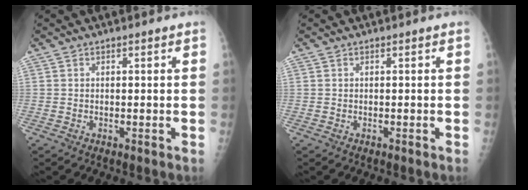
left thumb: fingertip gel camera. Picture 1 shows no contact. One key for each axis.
{"total": 0.0}